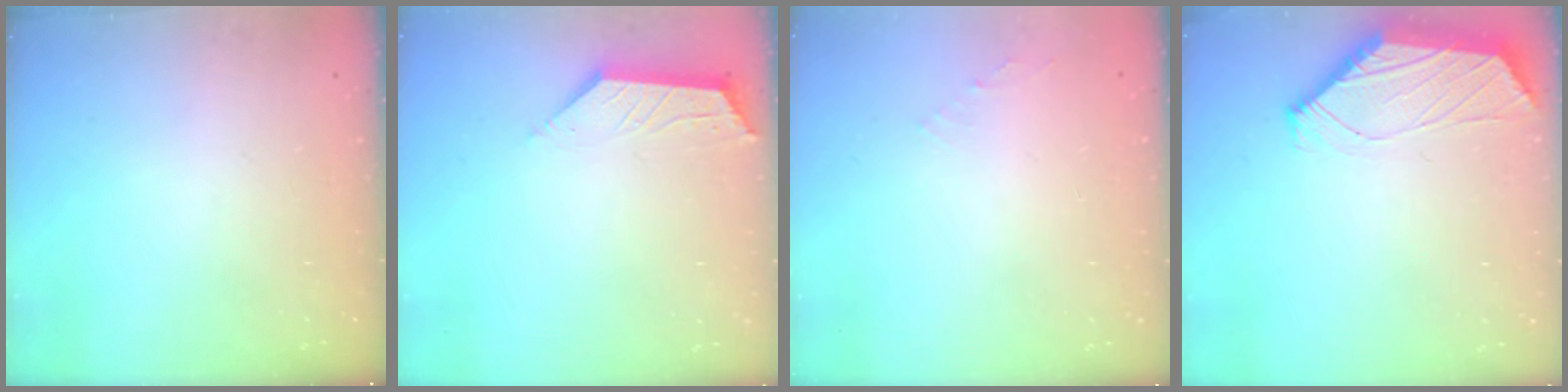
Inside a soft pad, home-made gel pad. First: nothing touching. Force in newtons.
{"total": 2.9, "press": 2.9, "slide": 0.5}
{"total": 0.6, "press": 0.5, "slide": 0.3}
{"total": 1.0, "press": 0.9, "slide": 0.5}